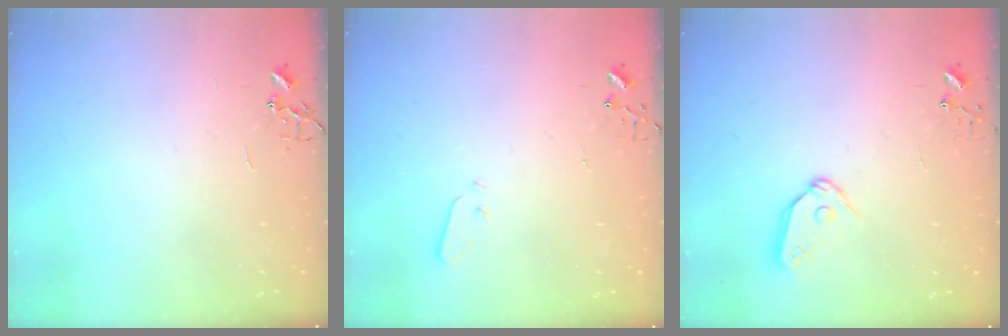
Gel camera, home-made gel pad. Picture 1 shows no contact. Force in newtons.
{"total": 2.9, "press": 2.9, "slide": 0.4}
{"total": 8.9, "press": 8.9, "slide": 1.0}